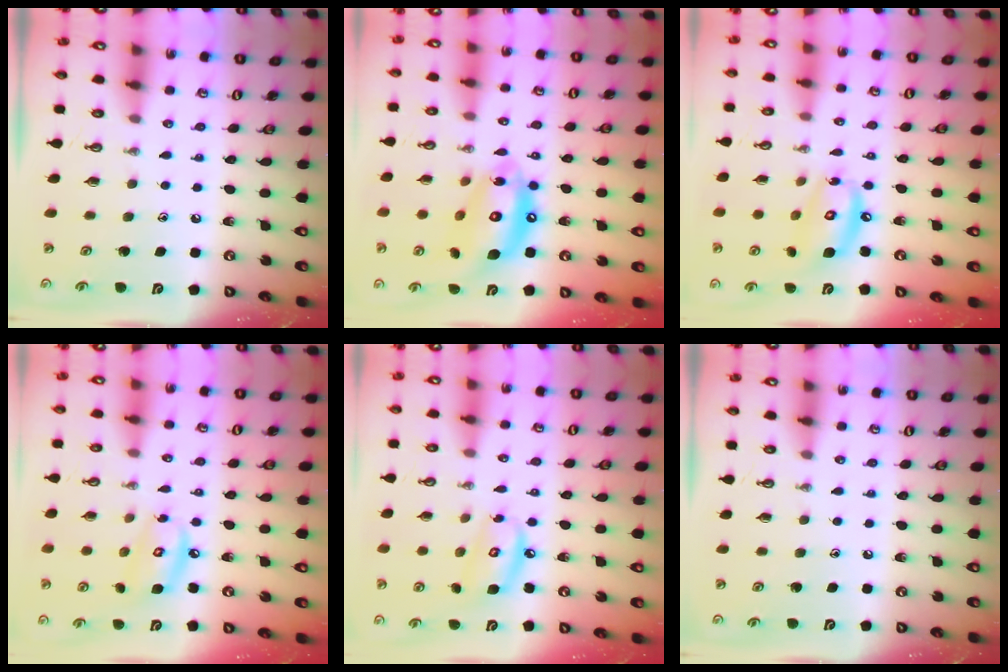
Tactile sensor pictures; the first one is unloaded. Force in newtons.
{"total": 16.0, "press": 15.9, "slide": 1.9}
{"total": 13.5, "press": 13.5, "slide": 1.3}
{"total": 9.7, "press": 9.7, "slide": 0.9}
{"total": 8.1, "press": 8.1, "slide": 0.6}
{"total": 0.0}